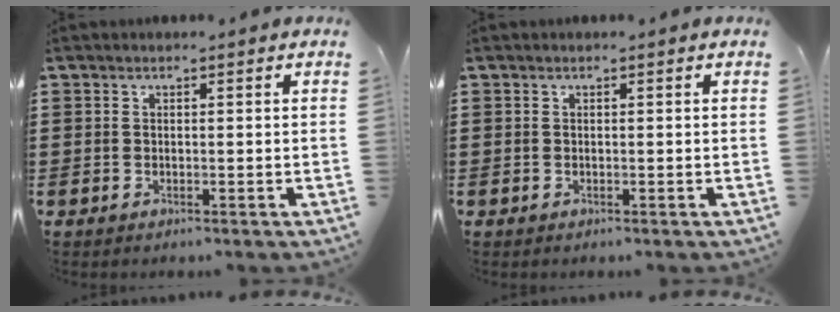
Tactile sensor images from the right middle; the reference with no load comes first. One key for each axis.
{"total": 0.0}